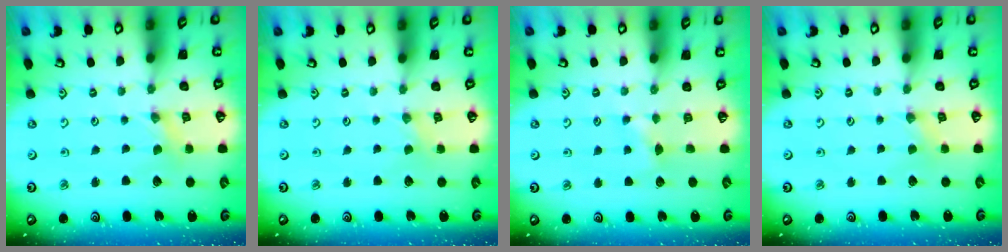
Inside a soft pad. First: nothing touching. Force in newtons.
{"total": 0.0}
{"total": 3.7, "press": 3.7, "slide": 0.4}
{"total": 1.4, "press": 1.4, "slide": 0.3}